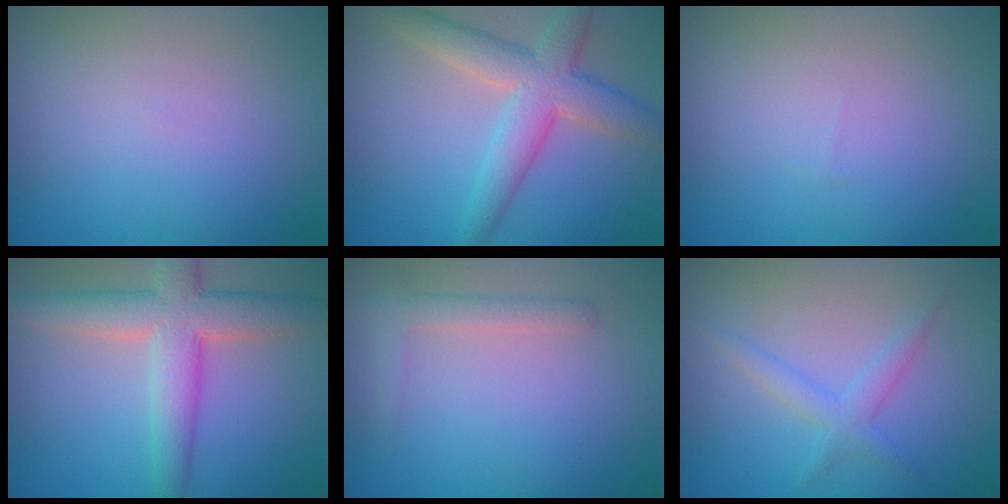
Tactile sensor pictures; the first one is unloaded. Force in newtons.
{"total": 5.5, "press": 5.5, "slide": 0.5}
{"total": 0.0}
{"total": 6.5, "press": 6.5, "slide": 0.2}
{"total": 1.8, "press": 1.8, "slide": 0.1}
{"total": 2.0, "press": 2.0, "slide": 0.2}